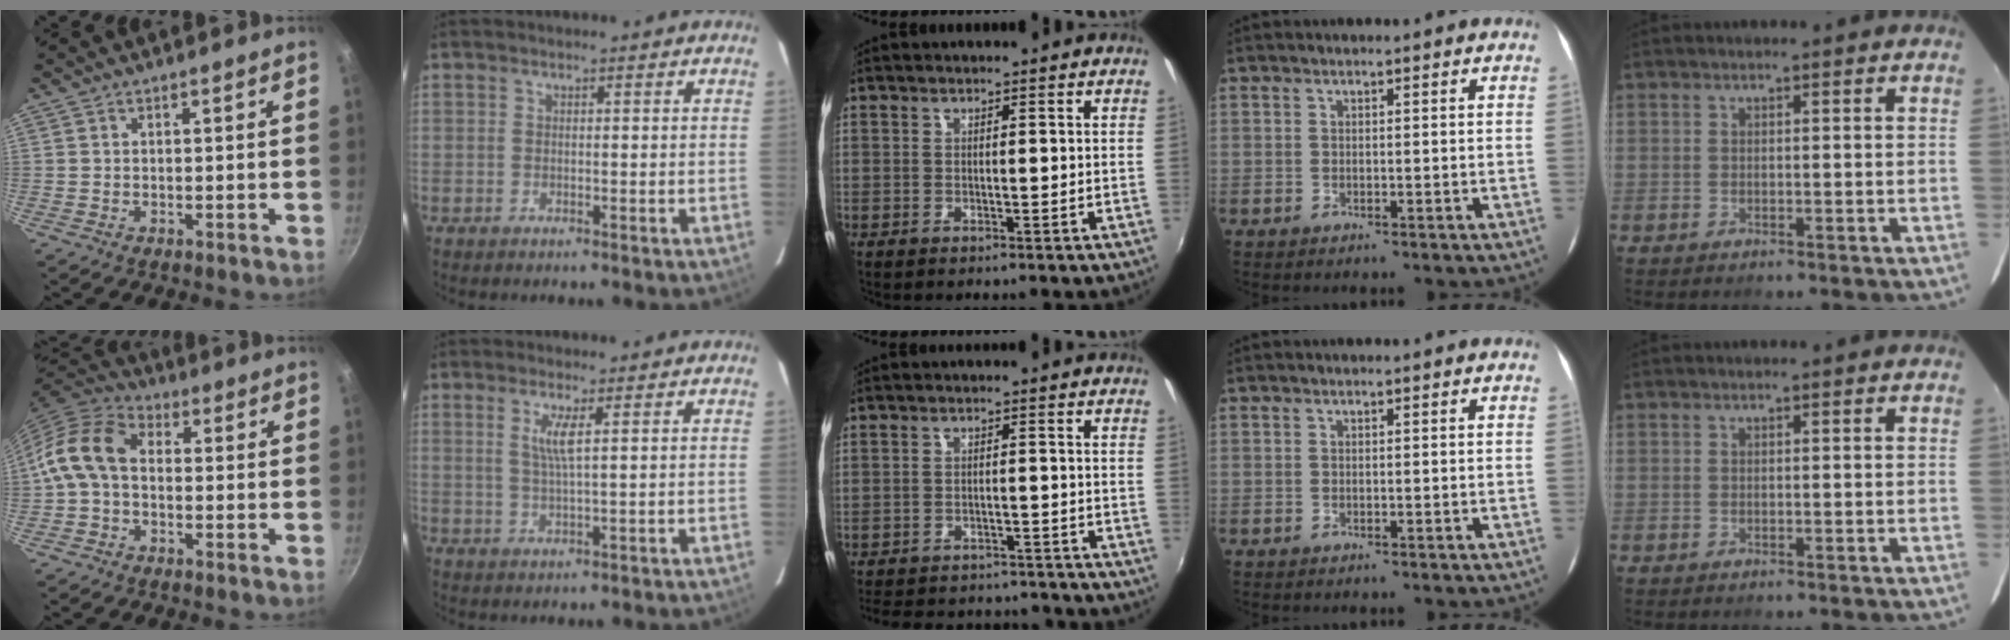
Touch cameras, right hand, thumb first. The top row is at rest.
{"thumb": {"total": 10.0, "force": [-0.6, 6.9, 7.2], "torque": [-0.131, 0.035, -0.031]}, "index": {"total": 3.7, "force": [1.3, -0.2, 3.4], "torque": [-0.069, -0.006, 0.025]}, "middle": {"total": 17.7, "force": [-15.4, 6.4, 6.1], "torque": [-0.139, 0.013, -0.202]}}